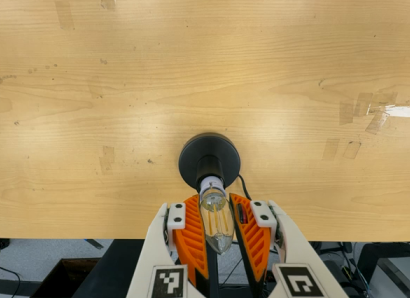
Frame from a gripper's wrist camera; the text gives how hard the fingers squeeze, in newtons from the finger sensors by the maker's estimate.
{"total": 13.2, "left": 13.1, "right": 13.4}